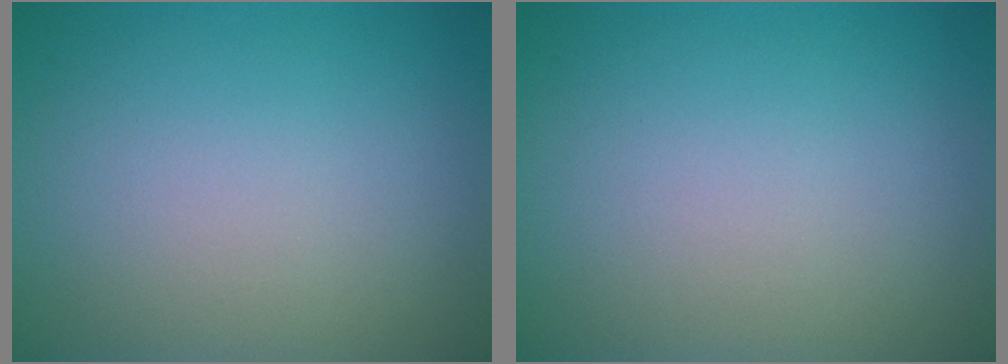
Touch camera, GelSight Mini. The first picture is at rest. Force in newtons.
{"total": 0.0}